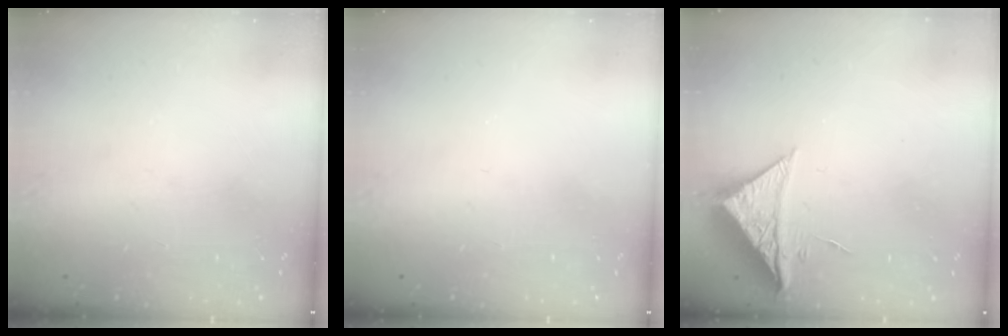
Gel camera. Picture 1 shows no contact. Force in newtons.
{"total": 0.0}
{"total": 8.6, "press": 8.6, "slide": 0.2}